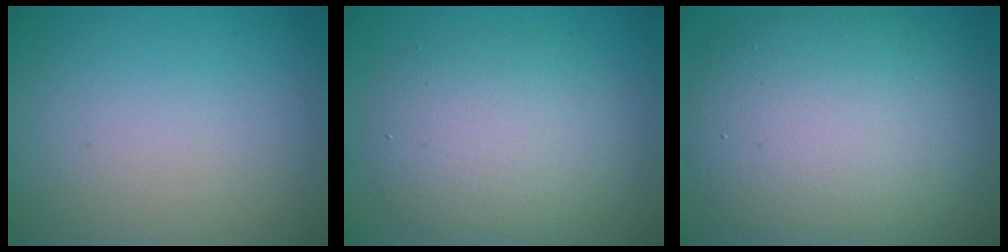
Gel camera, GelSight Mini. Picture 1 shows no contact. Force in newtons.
{"total": 5.5, "press": 5.5, "slide": 0.4}
{"total": 11.4, "press": 11.4, "slide": 0.4}